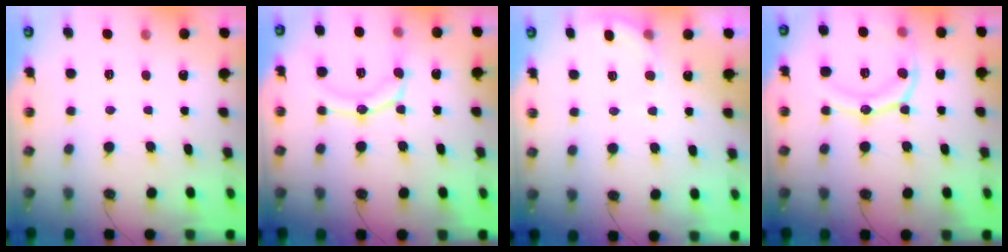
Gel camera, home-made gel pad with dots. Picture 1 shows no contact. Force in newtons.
{"total": 14.2, "press": 14.0, "slide": 2.1}
{"total": 4.5, "press": 4.3, "slide": 1.0}
{"total": 15.4, "press": 15.3, "slide": 1.6}